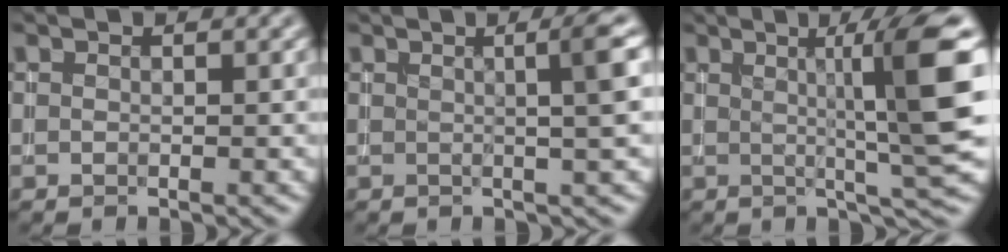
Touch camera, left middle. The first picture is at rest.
{"total": 3.8, "force": [0.5, 0.8, 3.7], "torque": [-0.038, 0.009, 0.005]}
{"total": 8.8, "force": [1.4, 1.0, 8.6], "torque": [-0.115, 0.003, 0.024]}